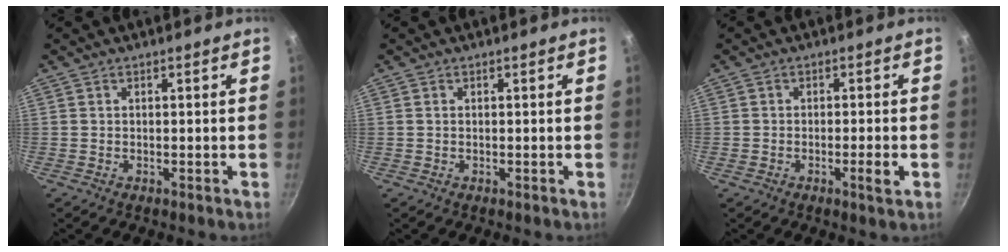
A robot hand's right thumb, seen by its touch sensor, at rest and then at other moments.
{"total": 0.0}
{"total": 2.8, "force": [-1.0, 0.3, 2.6], "torque": [-0.040, 0.007, -0.015]}